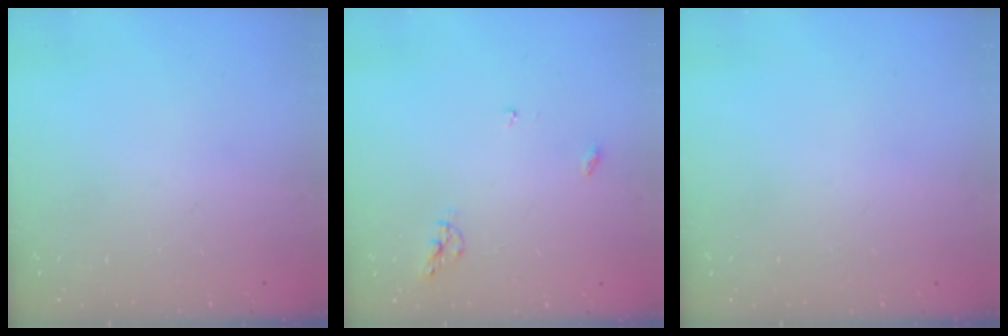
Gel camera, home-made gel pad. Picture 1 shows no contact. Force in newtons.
{"total": 6.2, "press": 6.2, "slide": 0.1}
{"total": 0.0}